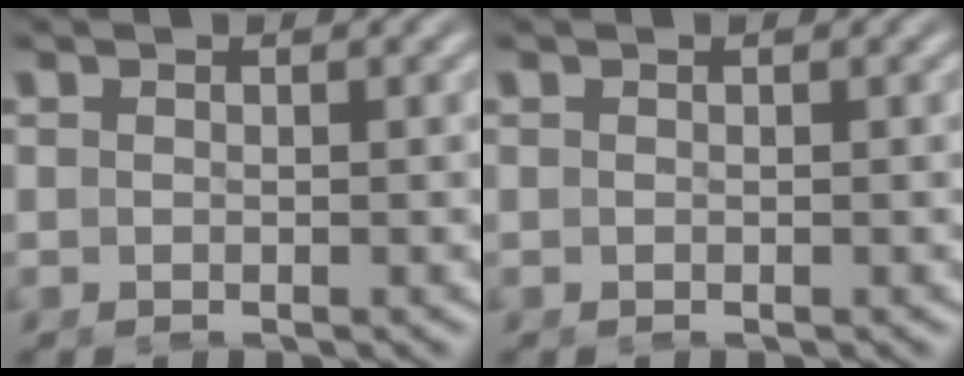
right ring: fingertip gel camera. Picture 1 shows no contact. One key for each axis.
{"total": 0.0}